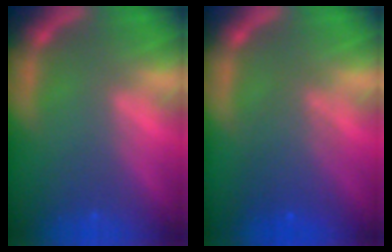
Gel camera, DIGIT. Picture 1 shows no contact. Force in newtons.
{"total": 4.1}